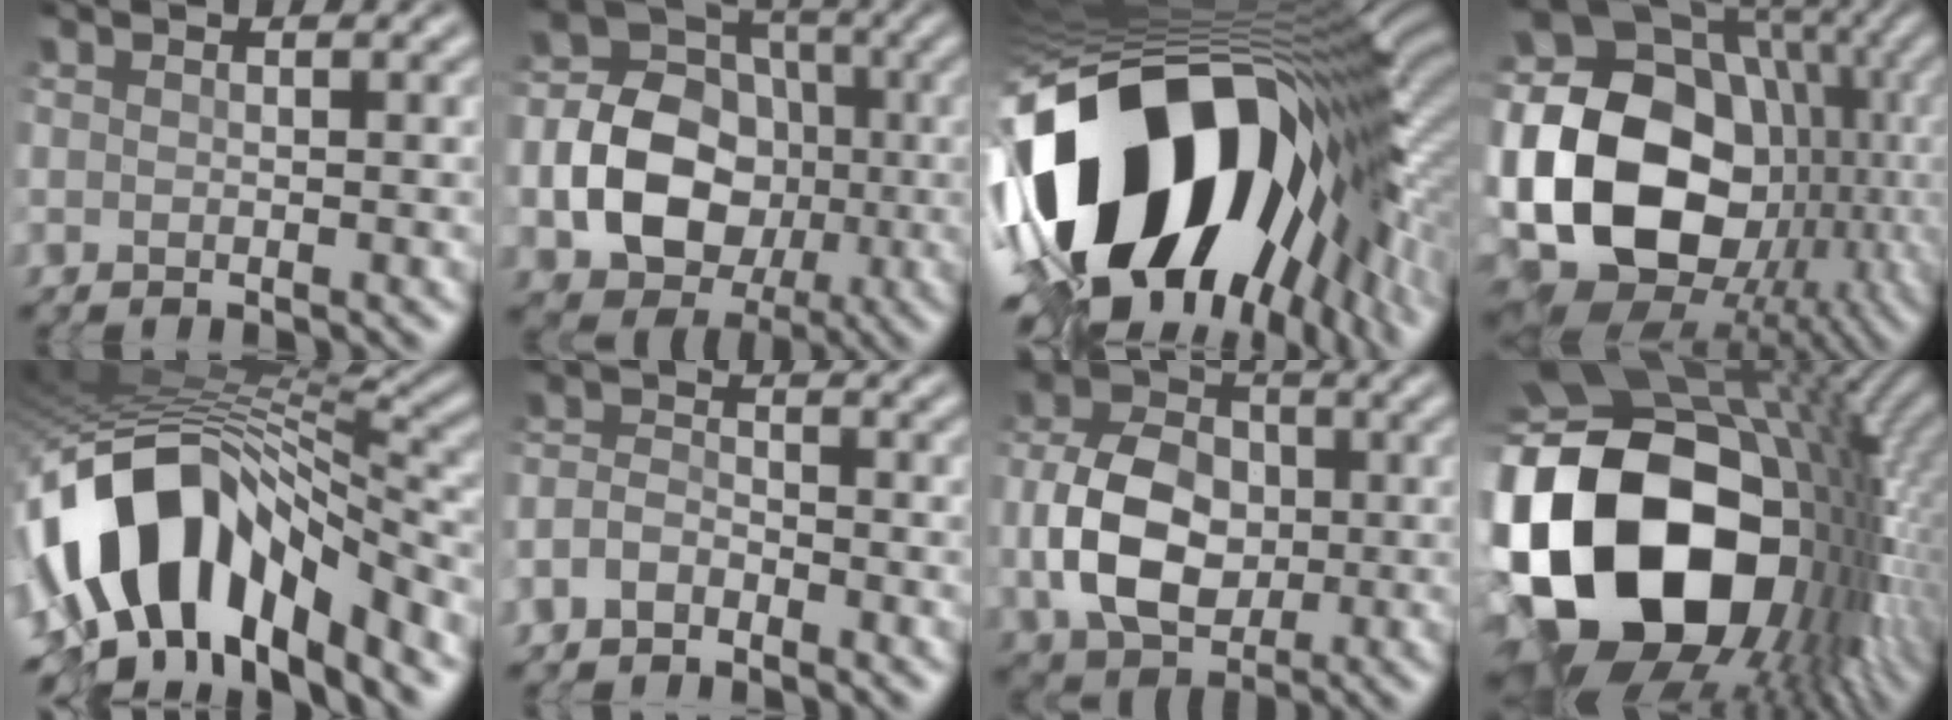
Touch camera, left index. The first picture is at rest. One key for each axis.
{"total": 11.2, "fx": -1.7, "fy": 9.1, "fz": 6.3, "tx": -0.121, "ty": -0.002, "tz": -0.041}
{"total": 19.7, "fx": -4.8, "fy": 11.6, "fz": 15.2, "tx": -0.288, "ty": -0.056, "tz": -0.062}
{"total": 21.4, "fx": -1.8, "fy": 16.6, "fz": 13.4, "tx": -0.259, "ty": -0.011, "tz": -0.035}
{"total": 13.1, "fx": -5.5, "fy": 7.0, "fz": 9.6, "tx": -0.166, "ty": 0.017, "tz": -0.103}
{"total": 2.1, "fx": -1.6, "fy": 0.9, "fz": 0.9, "tx": -0.023, "ty": 0.008, "tz": -0.042}
{"total": 7.7, "fx": -0.8, "fy": 5.5, "fz": 5.3, "tx": -0.115, "ty": 0.006, "tz": -0.018}
{"total": 22.1, "fx": -2.6, "fy": 16.5, "fz": 14.5, "tx": -0.332, "ty": -0.034, "tz": -0.021}